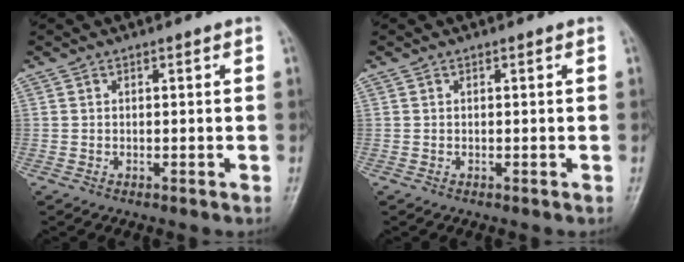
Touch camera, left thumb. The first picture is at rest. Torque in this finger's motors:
{"motor_torque": [0.00, 0.00, -0.01, 0.01, 0.00]}